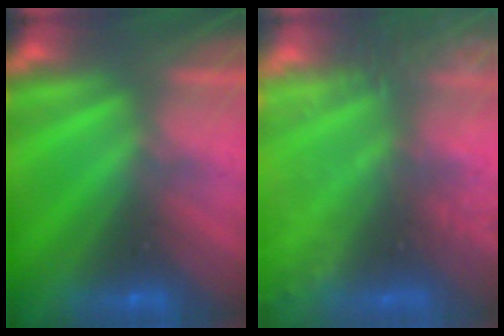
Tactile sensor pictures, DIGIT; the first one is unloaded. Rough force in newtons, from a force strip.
{"total": 6.8}